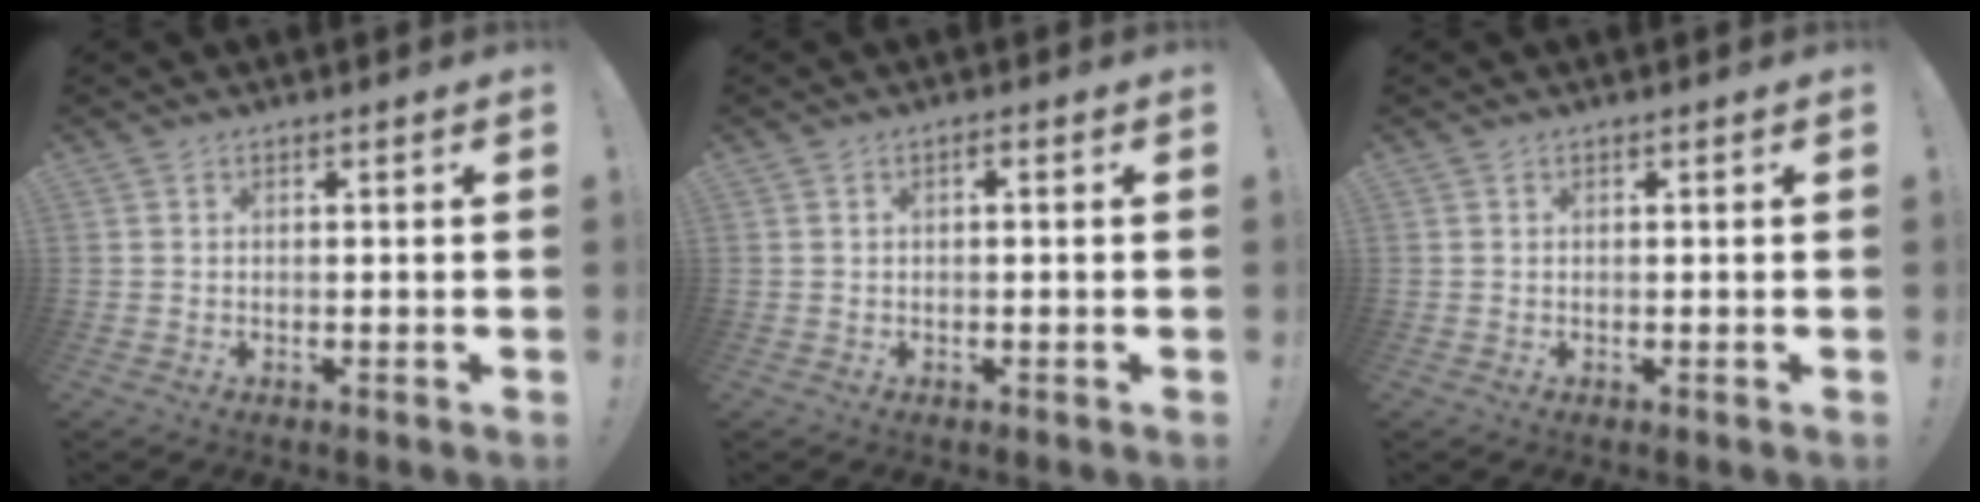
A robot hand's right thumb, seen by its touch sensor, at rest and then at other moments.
{"total": 0.9, "force": [-0.4, 0.3, 0.7], "torque": [-0.018, 0.007, -0.008]}
{"total": 0.0}